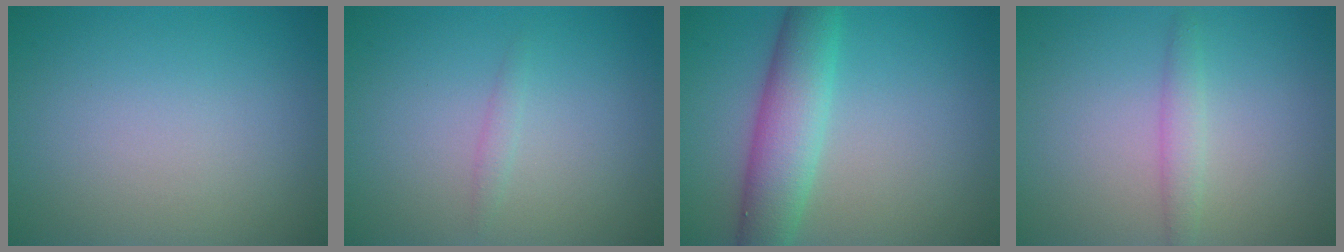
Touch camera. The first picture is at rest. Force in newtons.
{"total": 0.7, "press": 0.7, "slide": 0.0}
{"total": 5.6, "press": 5.6, "slide": 0.2}
{"total": 1.6, "press": 1.6, "slide": 0.0}